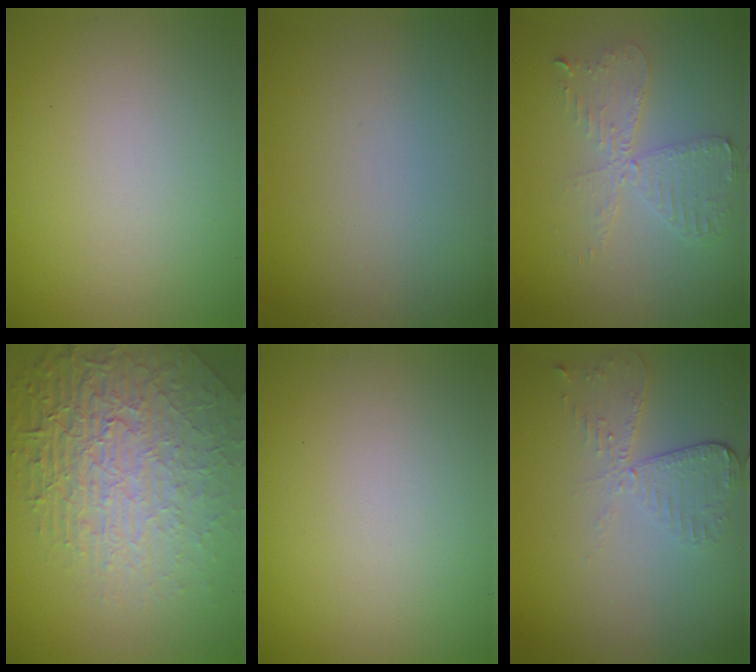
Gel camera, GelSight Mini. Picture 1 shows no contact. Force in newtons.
{"total": 0.0}
{"total": 3.6, "press": 3.1, "slide": 1.9}
{"total": 8.3, "press": 6.0, "slide": 5.7}
{"total": 0.0}
{"total": 2.9, "press": 2.6, "slide": 1.4}